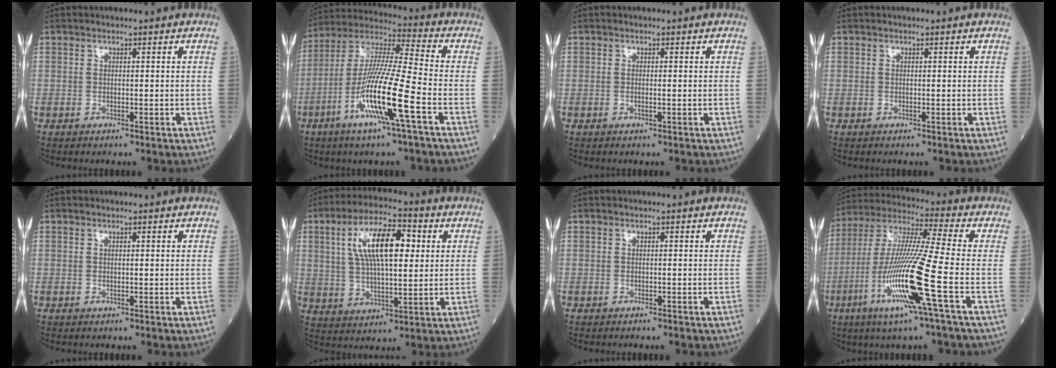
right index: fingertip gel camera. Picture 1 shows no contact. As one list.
[{"total": 15.6, "force": [-5.8, -0.1, 14.4], "torque": [-0.292, -0.012, -0.116]}, {"total": 0.5, "force": [-0.1, 0.0, 0.5], "torque": [-0.012, -0.001, -0.002]}, {"total": 0.0}, {"total": 0.0}, {"total": 13.2, "force": [3.5, 4.4, 11.9], "torque": [-0.226, 0.022, 0.061]}, {"total": 0.7, "force": [-0.7, 0.1, 0.3], "torque": [-0.003, 0.000, -0.008]}, {"total": 17.0, "force": [-5.9, -1.2, 15.9], "torque": [-0.328, -0.022, -0.120]}]